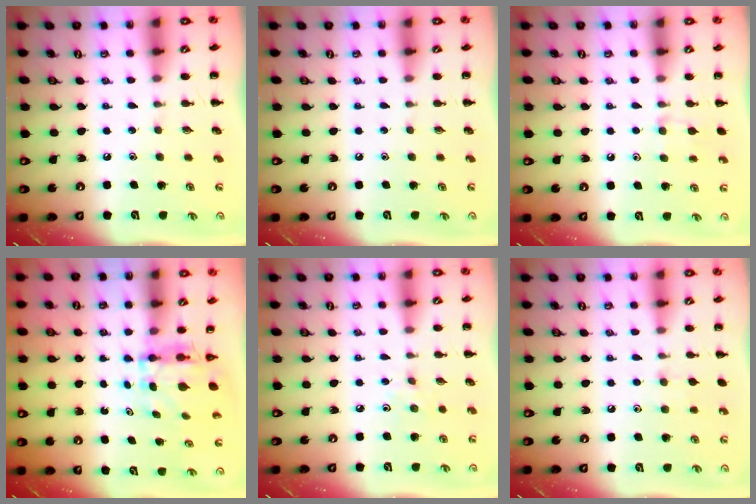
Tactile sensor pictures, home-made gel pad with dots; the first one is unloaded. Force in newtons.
{"total": 0.0}
{"total": 6.4, "press": 6.0, "slide": 2.2}
{"total": 4.2, "press": 4.2, "slide": 0.3}
{"total": 3.1, "press": 2.8, "slide": 1.2}
{"total": 4.7, "press": 4.4, "slide": 1.7}